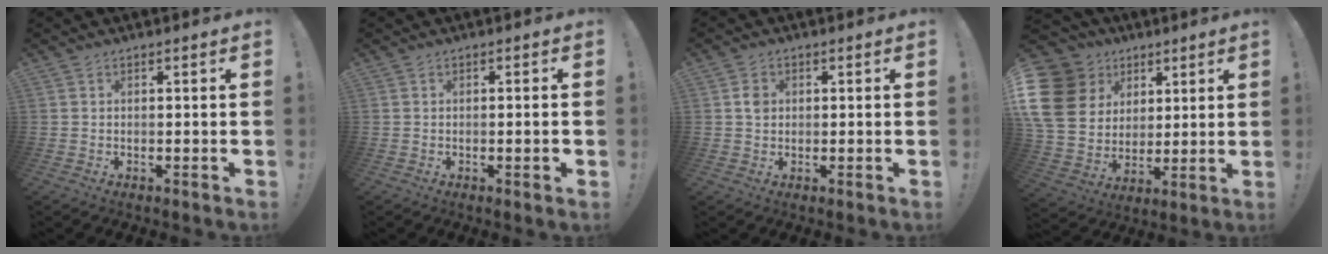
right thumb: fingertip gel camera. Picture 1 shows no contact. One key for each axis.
{"total": 2.3, "fx": -0.5, "fy": 0.0, "fz": 2.2, "tx": -0.029, "ty": -0.002, "tz": -0.011}
{"total": 2.8, "fx": 0.3, "fy": 2.4, "fz": 1.3, "tx": -0.004, "ty": -0.004, "tz": 0.003}
{"total": 18.5, "fx": 6.7, "fy": 14.8, "fz": 8.9, "tx": -0.165, "ty": -0.026, "tz": 0.148}